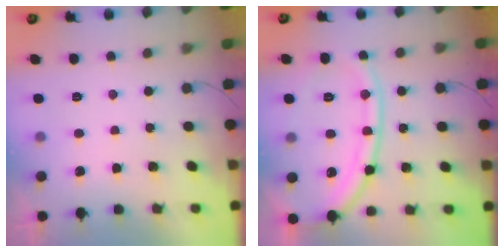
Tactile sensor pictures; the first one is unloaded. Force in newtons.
{"total": 16.1, "press": 16.0, "slide": 1.9}